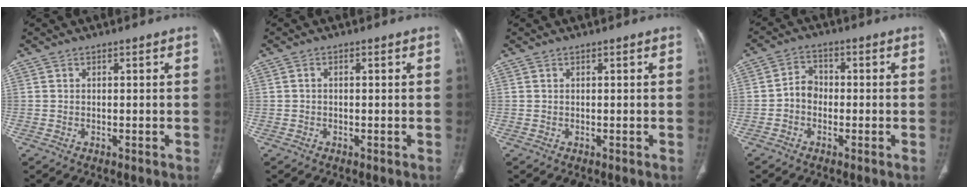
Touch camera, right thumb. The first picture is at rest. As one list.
[{"total": 0.5, "force": [-0.1, 0.3, 0.4], "torque": [-0.005, 0.001, -0.008]}, {"total": 0.0}, {"total": 4.0, "force": [-1.0, 3.3, 2.1], "torque": [-0.021, 0.018, -0.029]}]